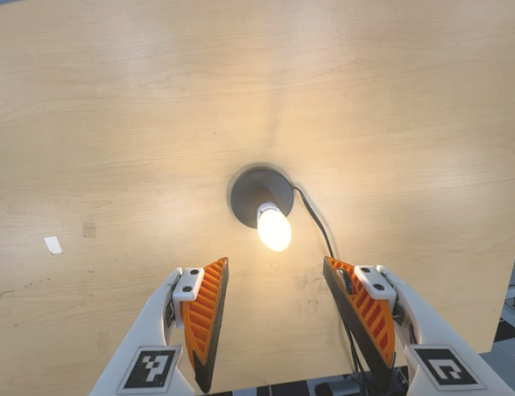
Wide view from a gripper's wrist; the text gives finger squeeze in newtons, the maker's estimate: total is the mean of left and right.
{"total": 0.0}